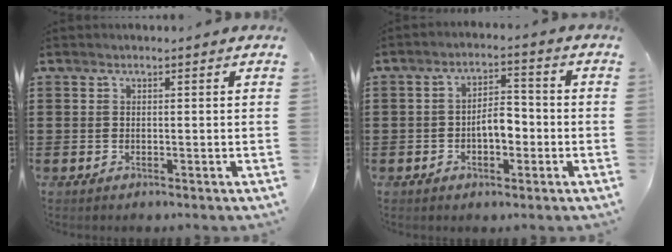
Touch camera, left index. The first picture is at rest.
{"total": 4.7, "force": [-1.1, 2.2, 4.0], "torque": [-0.063, 0.007, -0.024]}